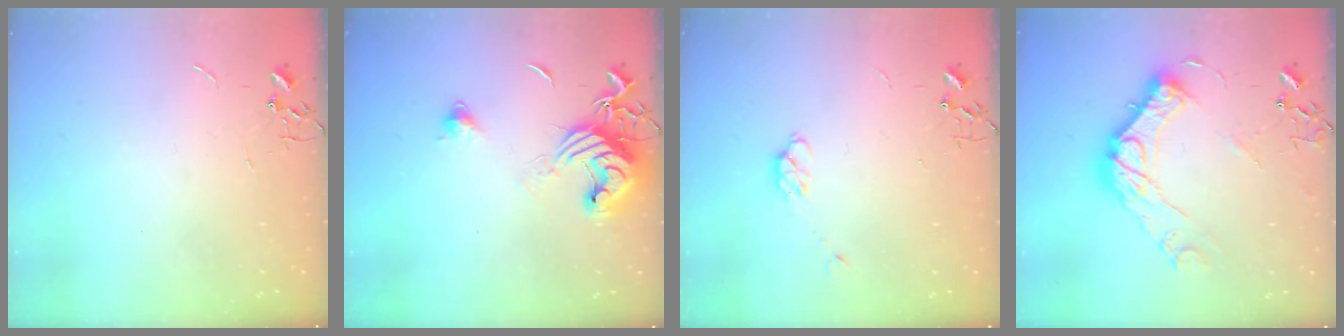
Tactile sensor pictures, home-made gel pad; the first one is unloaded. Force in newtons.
{"total": 13.2, "press": 13.1, "slide": 1.7}
{"total": 5.1, "press": 5.0, "slide": 1.0}
{"total": 17.5, "press": 17.4, "slide": 1.4}